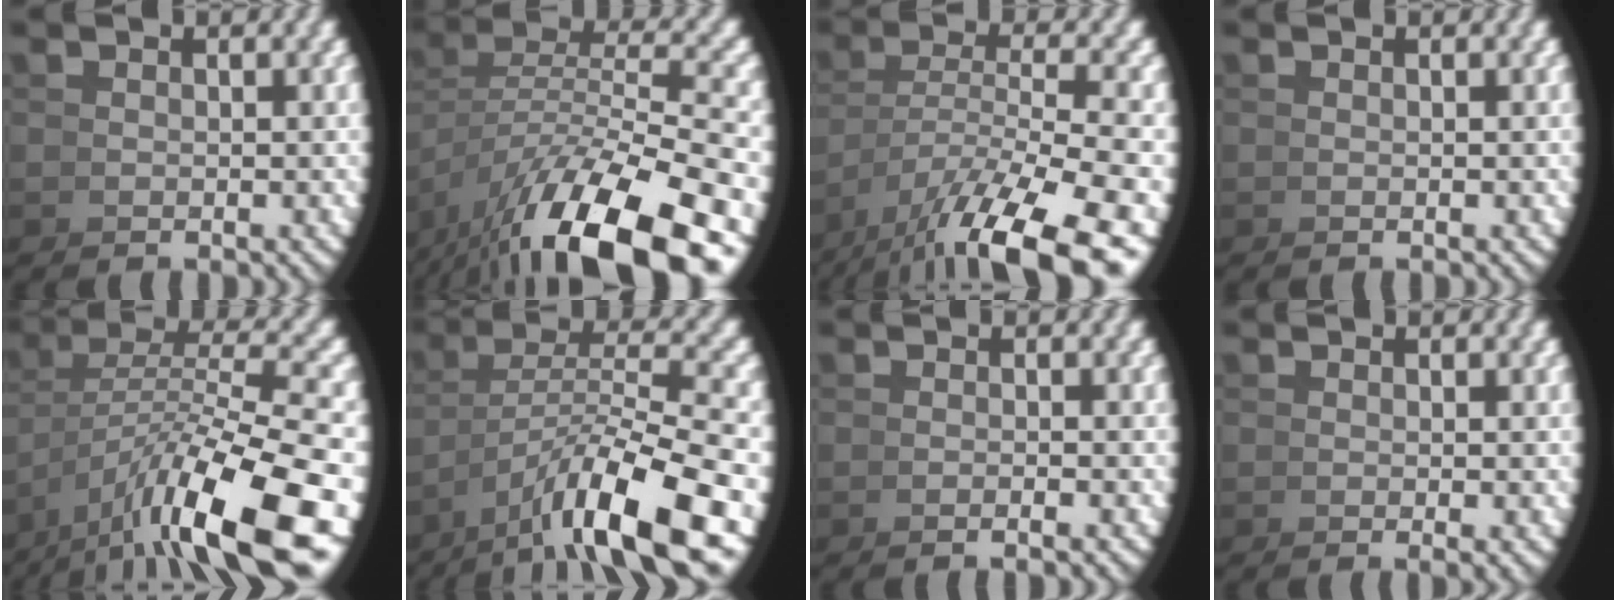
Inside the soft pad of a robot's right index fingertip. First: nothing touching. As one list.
[{"total": 9.5, "force": [-3.4, 4.4, 7.7], "torque": [-0.121, -0.007, -0.041]}, {"total": 8.7, "force": [-3.4, 4.0, 6.9], "torque": [-0.122, -0.035, -0.024]}, {"total": 0.0}, {"total": 8.9, "force": [-2.1, 3.4, 7.9], "torque": [-0.125, -0.012, -0.017]}, {"total": 9.1, "force": [-2.6, 4.2, 7.6], "torque": [-0.108, -0.016, -0.022]}, {"total": 0.9, "force": [-0.7, -0.5, 0.4], "torque": [-0.004, 0.009, -0.017]}, {"total": 1.1, "force": [-0.5, 0.3, 1.0], "torque": [-0.013, -0.001, -0.007]}]